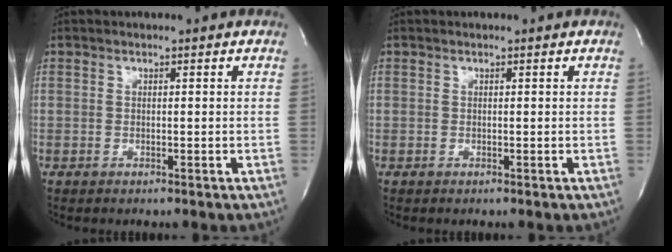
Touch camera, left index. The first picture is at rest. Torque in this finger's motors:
{"motor_torque": [-0.02, 0.02, 0.02, 0.00]}